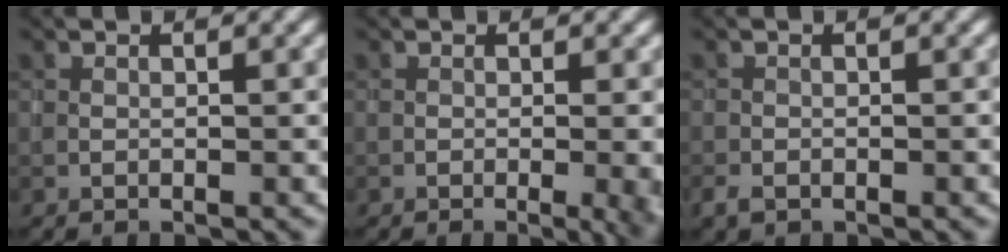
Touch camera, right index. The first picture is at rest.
{"total": 4.4, "force": [-1.3, 1.6, 3.9], "torque": [-0.042, -0.012, -0.005]}
{"total": 1.4, "force": [-1.0, 0.8, 0.5], "torque": [-0.010, -0.004, -0.023]}